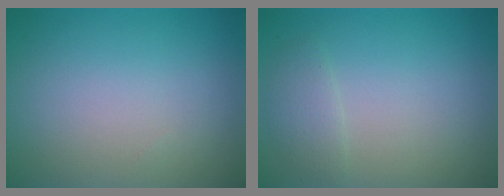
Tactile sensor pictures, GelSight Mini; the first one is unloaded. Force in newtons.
{"total": 1.5, "press": 1.5, "slide": 0.1}